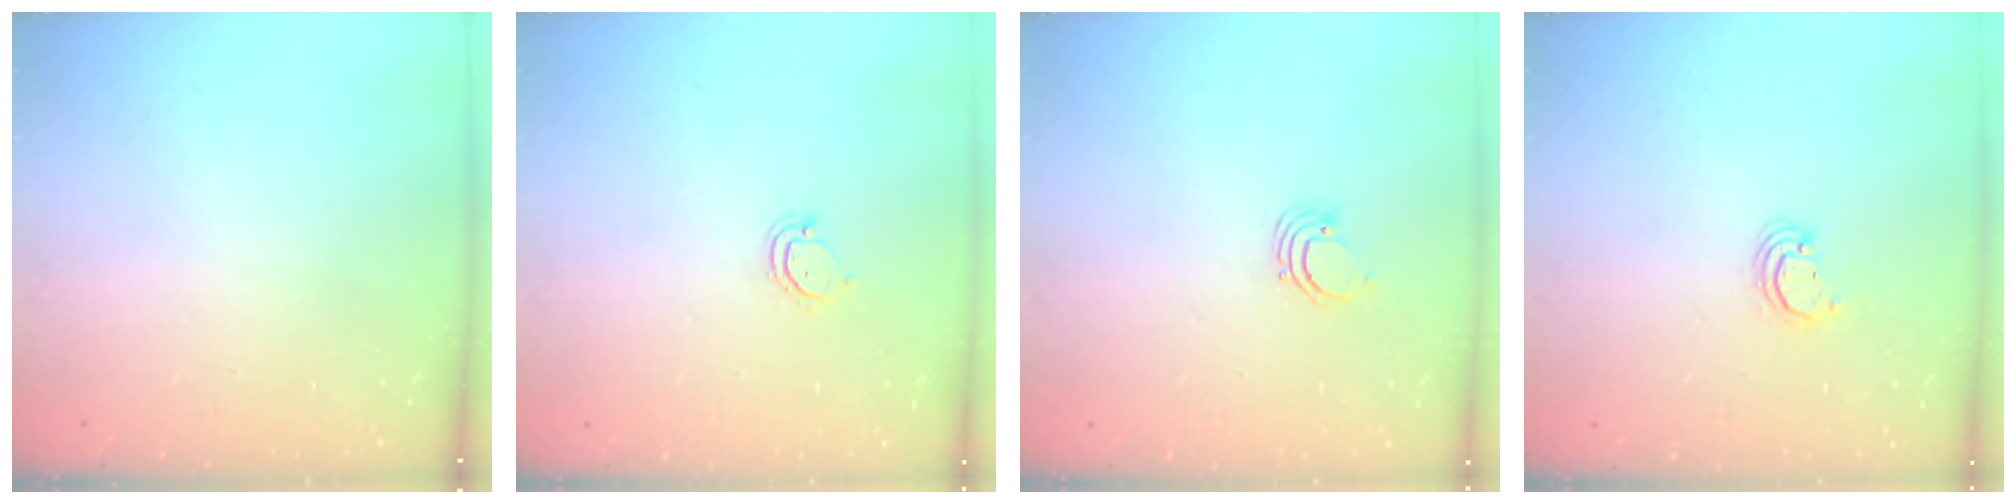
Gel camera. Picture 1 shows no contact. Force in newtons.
{"total": 3.0, "press": 3.0, "slide": 0.2}
{"total": 2.2, "press": 2.2, "slide": 0.2}
{"total": 2.7, "press": 2.7, "slide": 0.1}